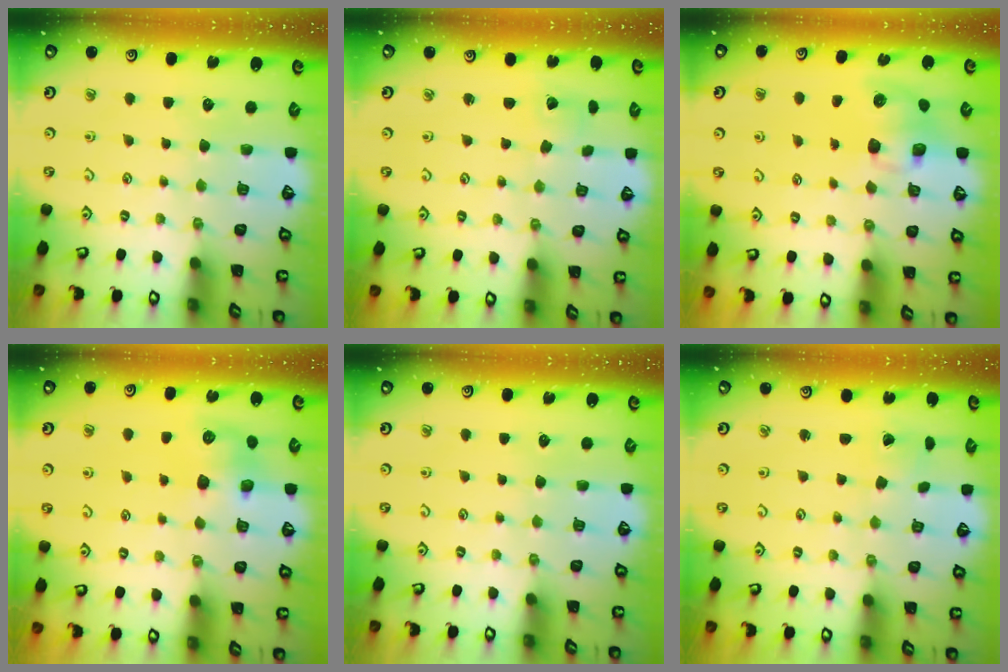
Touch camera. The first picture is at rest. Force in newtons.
{"total": 1.4, "press": 1.4, "slide": 0.1}
{"total": 8.7, "press": 8.6, "slide": 1.2}
{"total": 8.1, "press": 8.0, "slide": 0.2}
{"total": 0.0}
{"total": 1.2, "press": 1.2, "slide": 0.1}